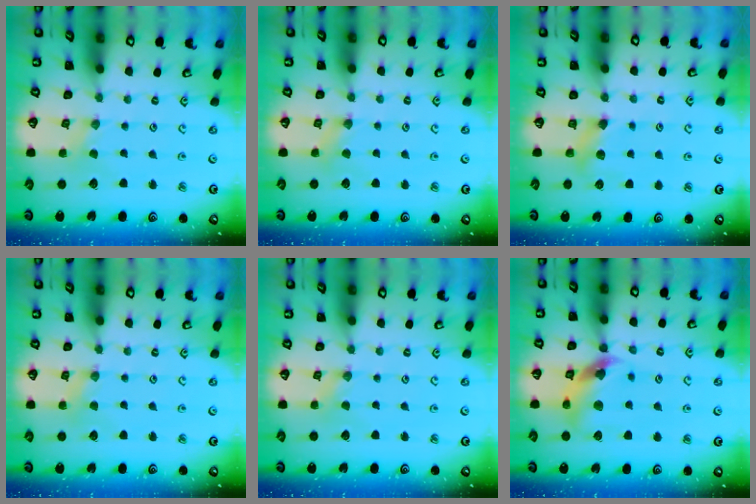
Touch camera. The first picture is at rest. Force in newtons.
{"total": 2.8, "press": 2.7, "slide": 0.6}
{"total": 4.9, "press": 4.8, "slide": 0.5}
{"total": 1.4, "press": 1.4, "slide": 0.3}
{"total": 0.0}
{"total": 11.0, "press": 10.9, "slide": 1.4}